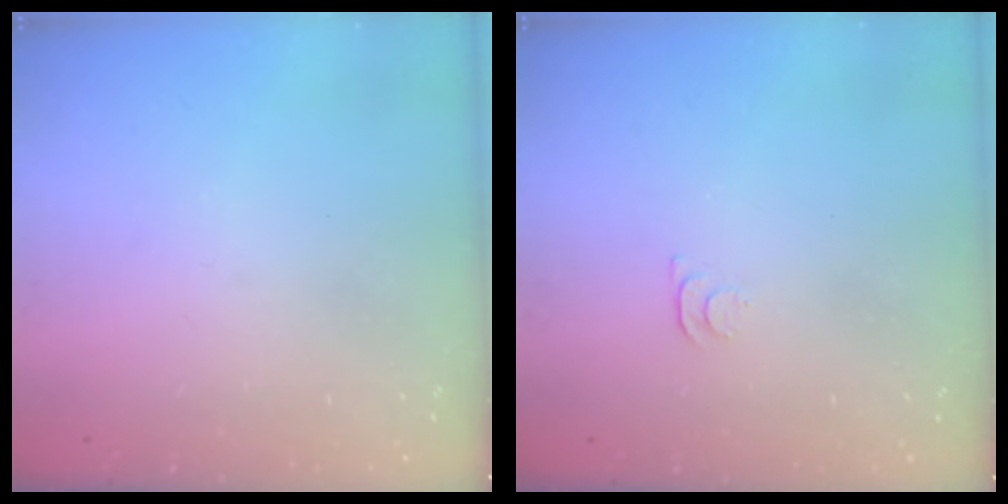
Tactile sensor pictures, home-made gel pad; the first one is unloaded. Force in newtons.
{"total": 3.6, "press": 3.5, "slide": 0.8}